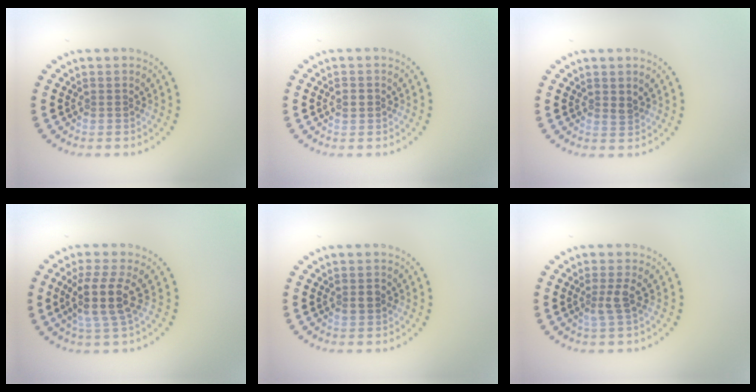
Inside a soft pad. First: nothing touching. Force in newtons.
{"total": 1.2, "press": 1.2, "slide": 0.1}
{"total": 0.9, "press": 0.8, "slide": 0.5}
{"total": 3.8, "press": 3.0, "slide": 2.3}
{"total": 0.9, "press": 0.9, "slide": 0.0}
{"total": 1.8, "press": 1.4, "slide": 1.2}